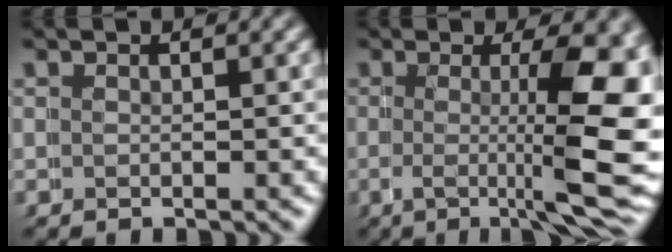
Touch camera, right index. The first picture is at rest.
{"total": 9.6, "force": [-0.8, 1.8, 9.4], "torque": [-0.109, -0.008, -0.013]}